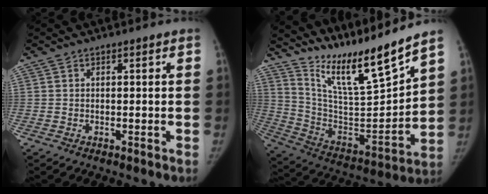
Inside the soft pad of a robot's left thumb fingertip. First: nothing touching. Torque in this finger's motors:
{"motor_torque": [0.33, -0.23, 1.23, -1.54, 0.04]}